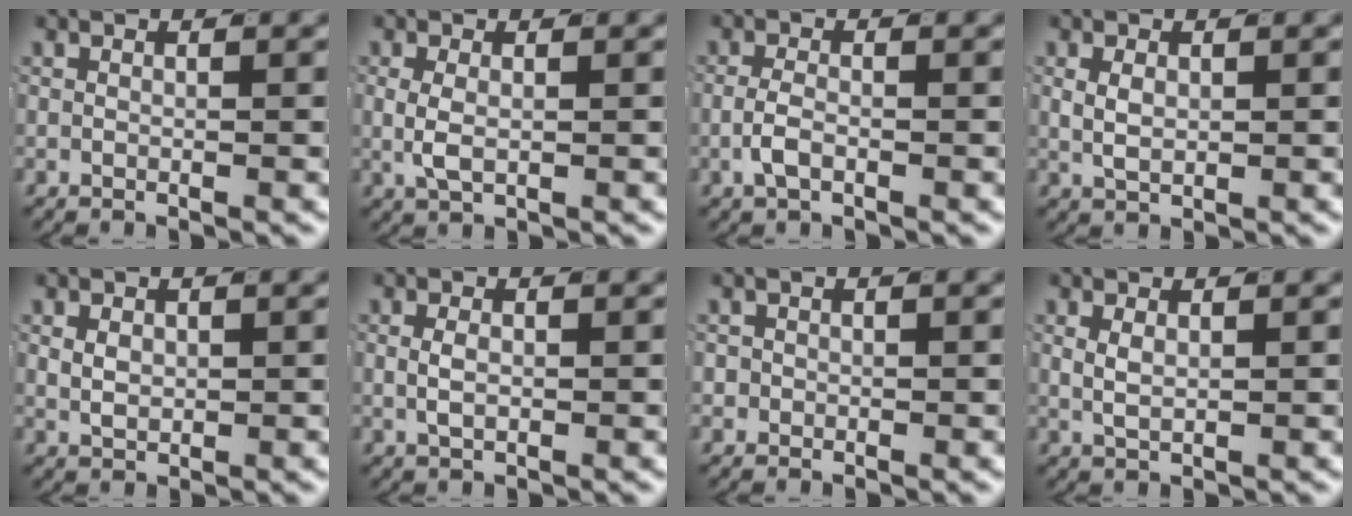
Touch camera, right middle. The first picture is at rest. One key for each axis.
{"total": 1.9, "fx": 0.0, "fy": 0.9, "fz": 1.7, "tx": -0.041, "ty": -0.009, "tz": 0.008}
{"total": 1.7, "fx": -0.7, "fy": 0.6, "fz": 1.4, "tx": -0.032, "ty": -0.003, "tz": -0.013}
{"total": 1.9, "fx": 0.3, "fy": 1.2, "fz": 1.5, "tx": -0.034, "ty": -0.008, "tz": 0.015}
{"total": 1.4, "fx": 0.3, "fy": 1.0, "fz": 1.0, "tx": -0.024, "ty": -0.010, "tz": 0.016}
{"total": 1.3, "fx": 0.0, "fy": 0.6, "fz": 1.2, "tx": -0.022, "ty": -0.004, "tz": 0.004}
{"total": 0.9, "fx": -0.2, "fy": 0.9, "fz": 0.1, "tx": -0.002, "ty": -0.001, "tz": -0.004}
{"total": 1.4, "fx": 0.4, "fy": 0.6, "fz": 1.2, "tx": -0.028, "ty": -0.009, "tz": 0.017}